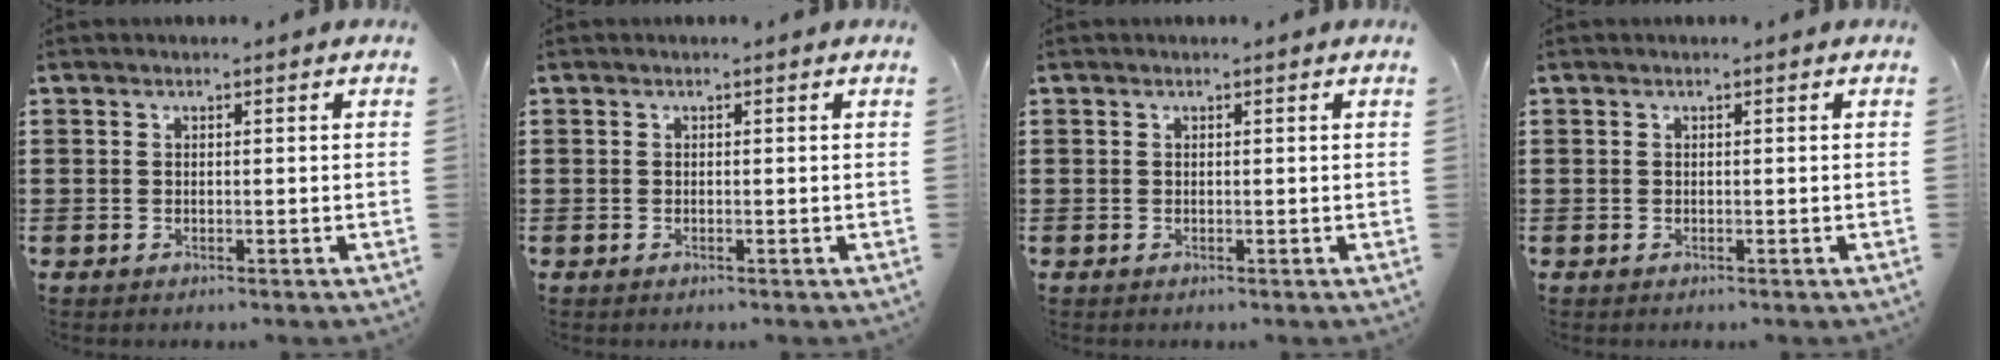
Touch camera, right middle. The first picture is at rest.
{"total": 0.0}
{"total": 0.0}
{"total": 0.0}